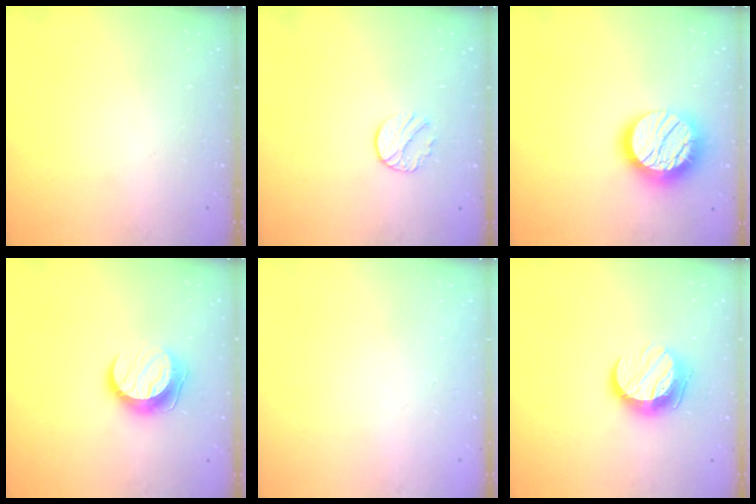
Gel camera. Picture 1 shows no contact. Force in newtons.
{"total": 7.0, "press": 6.9, "slide": 0.7}
{"total": 18.5, "press": 18.5, "slide": 1.0}
{"total": 9.8, "press": 9.8, "slide": 0.6}
{"total": 0.6, "press": 0.5, "slide": 0.1}
{"total": 11.2, "press": 11.1, "slide": 1.4}